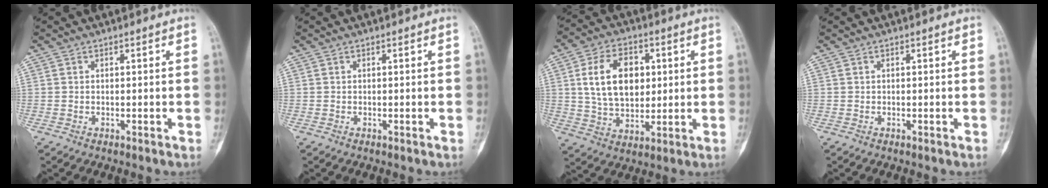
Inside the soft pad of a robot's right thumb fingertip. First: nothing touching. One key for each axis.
{"total": 0.0}
{"total": 13.8, "fx": 2.8, "fy": 9.1, "fz": 10.0, "tx": -0.144, "ty": -0.006, "tz": 0.053}
{"total": 0.0}